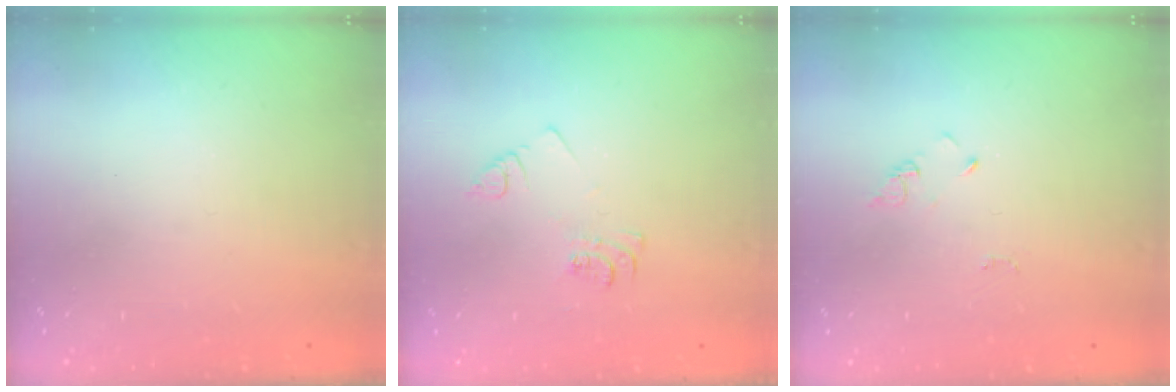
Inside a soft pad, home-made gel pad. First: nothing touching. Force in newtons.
{"total": 5.5, "press": 5.5, "slide": 0.5}
{"total": 2.9, "press": 2.9, "slide": 0.3}